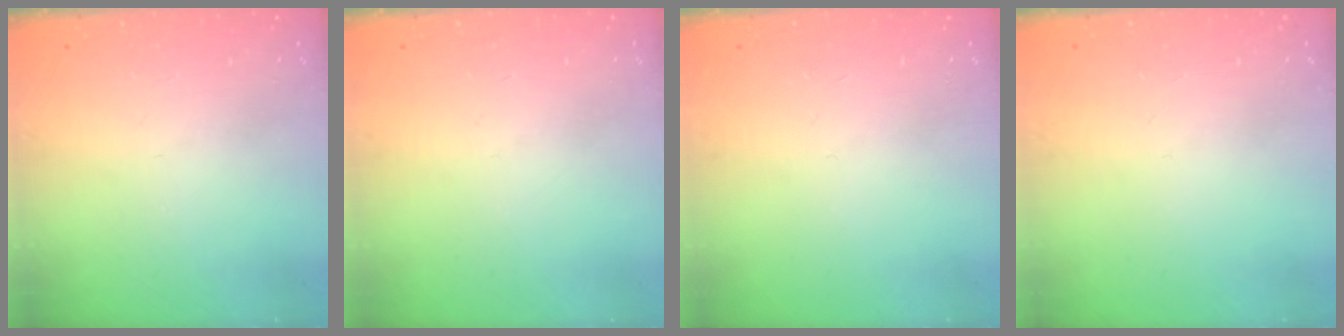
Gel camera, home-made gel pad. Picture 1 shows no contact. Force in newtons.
{"total": 0.0}
{"total": 0.0}
{"total": 0.0}